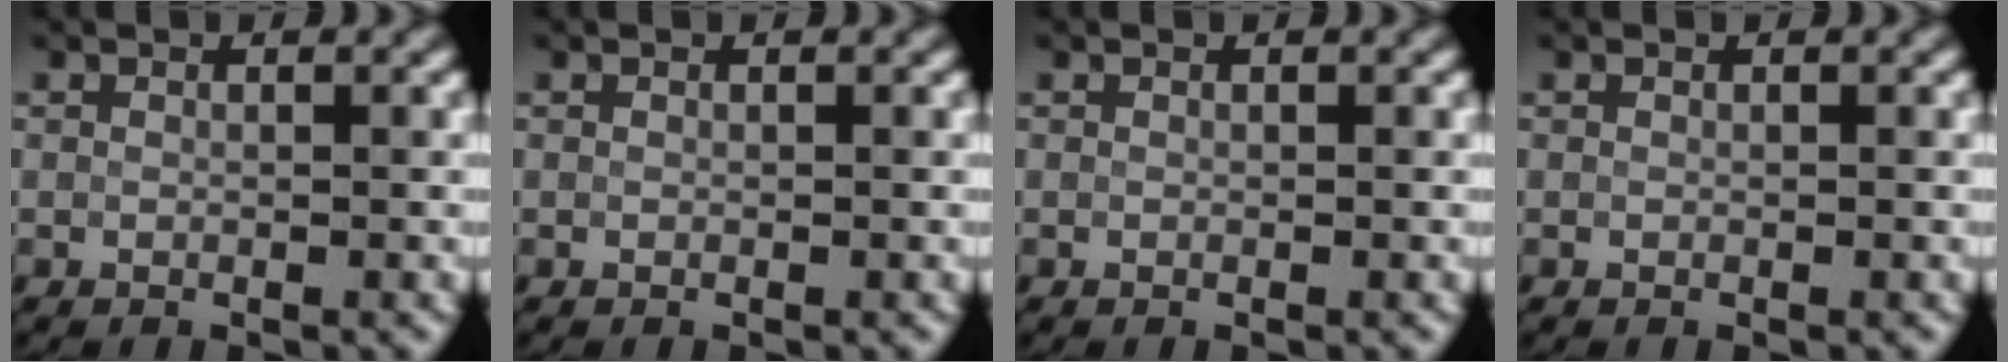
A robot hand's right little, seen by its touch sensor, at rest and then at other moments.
{"total": 0.0}
{"total": 0.0}
{"total": 0.0}